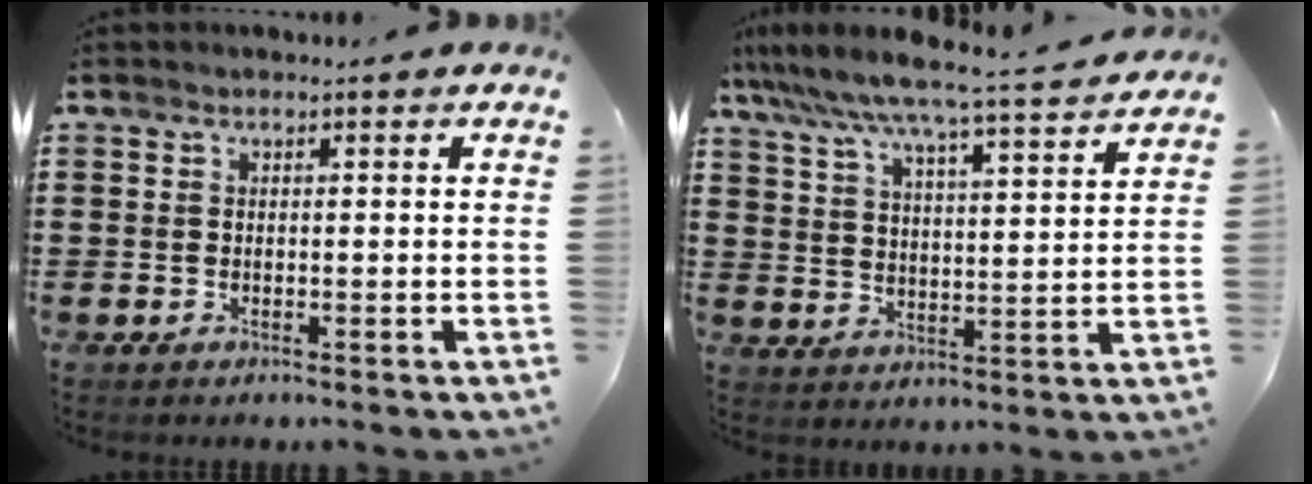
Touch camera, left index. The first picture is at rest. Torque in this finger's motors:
{"motor_torque": [2.14, 0.00, 0.33, 0.21]}